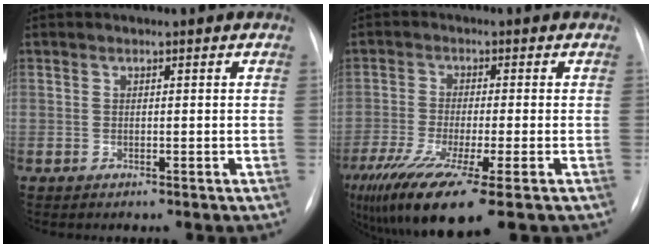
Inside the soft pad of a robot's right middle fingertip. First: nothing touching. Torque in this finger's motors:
{"motor_torque": [1.27, -0.87, 0.42, 0.21]}